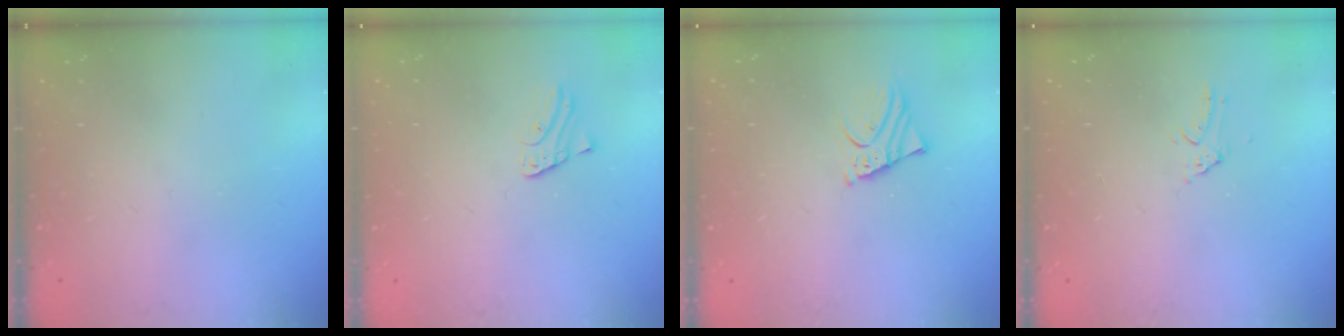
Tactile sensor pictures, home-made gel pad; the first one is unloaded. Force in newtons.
{"total": 1.4, "press": 1.4, "slide": 0.1}
{"total": 2.2, "press": 2.2, "slide": 0.1}
{"total": 1.1, "press": 1.1, "slide": 0.1}